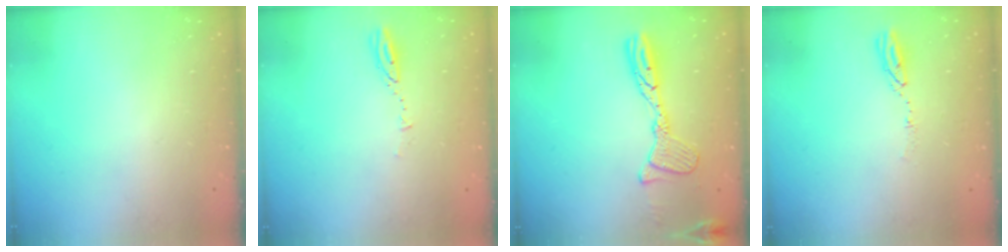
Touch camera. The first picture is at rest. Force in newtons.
{"total": 2.9, "press": 2.9, "slide": 0.3}
{"total": 14.4, "press": 14.4, "slide": 1.4}
{"total": 3.8, "press": 3.8, "slide": 0.3}